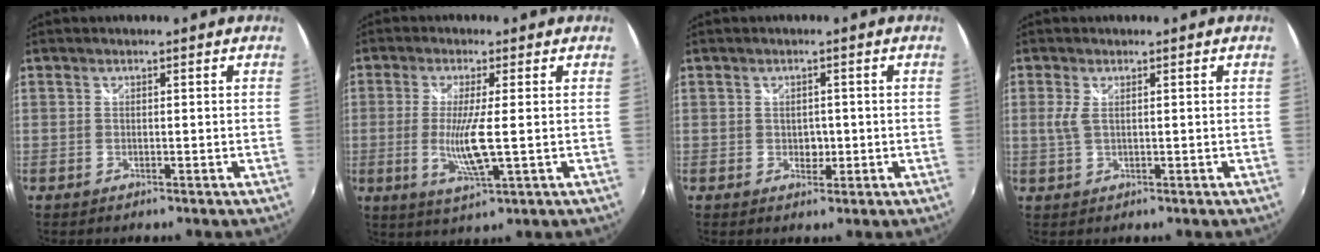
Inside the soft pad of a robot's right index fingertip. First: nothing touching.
{"total": 7.4, "force": [-0.8, 0.3, 7.3], "torque": [-0.146, -0.016, -0.017]}
{"total": 2.0, "force": [-0.3, 1.8, 1.0], "torque": [-0.012, 0.000, -0.004]}
{"total": 2.2, "force": [0.4, 0.7, 2.1], "torque": [-0.045, 0.000, 0.008]}